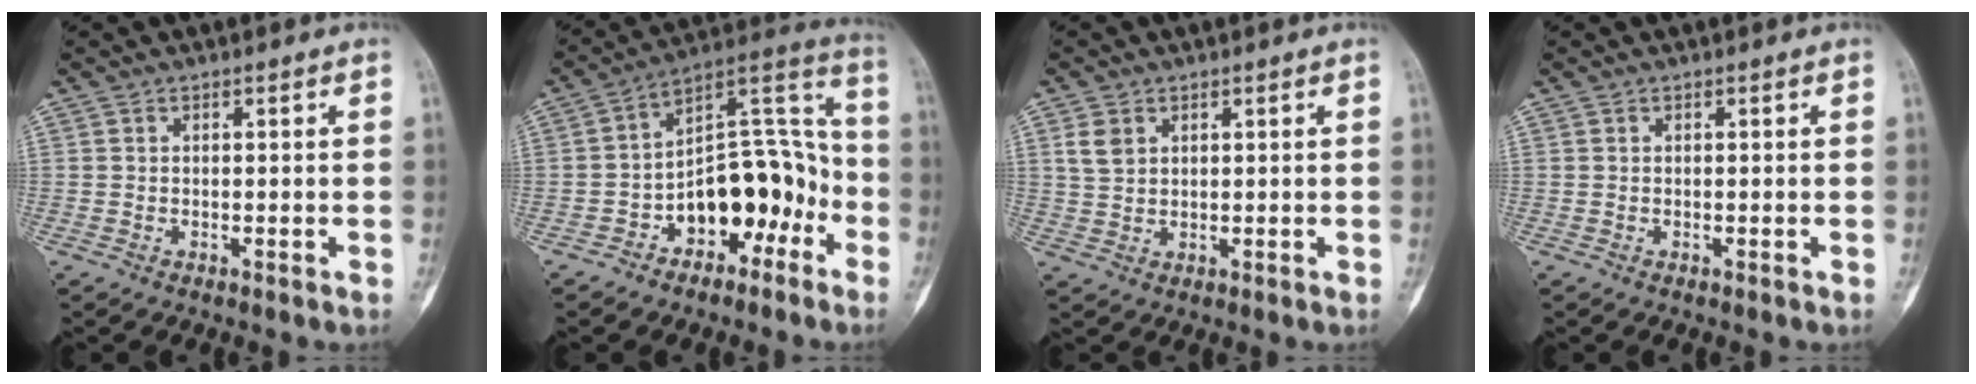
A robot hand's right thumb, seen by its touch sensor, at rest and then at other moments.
{"total": 16.1, "force": [-6.3, 9.6, 11.3], "torque": [-0.121, 0.083, -0.099]}
{"total": 3.7, "force": [1.6, 2.6, 2.0], "torque": [-0.031, -0.004, 0.036]}
{"total": 0.0}